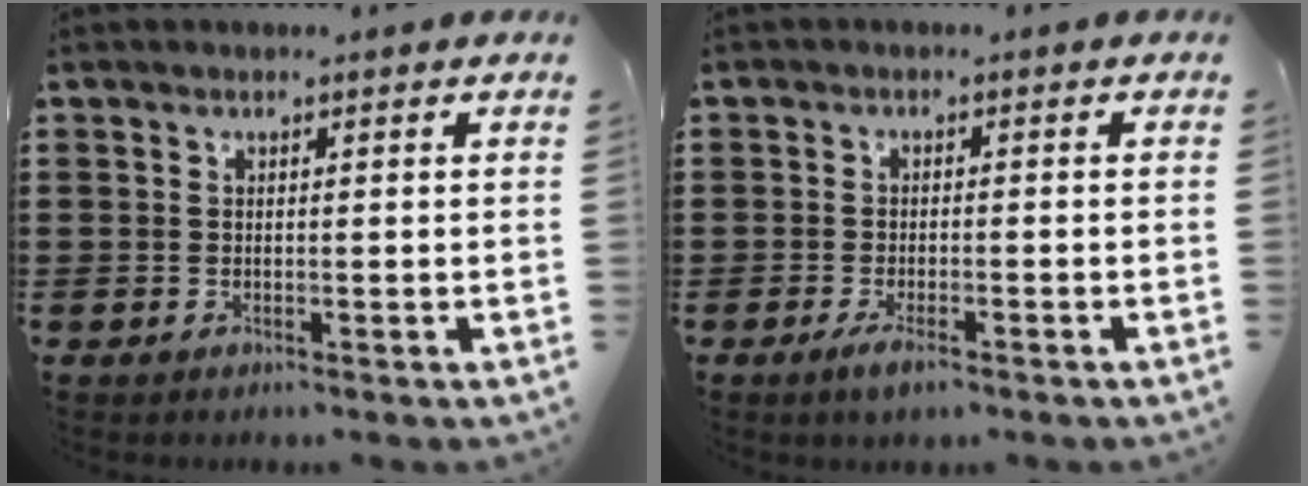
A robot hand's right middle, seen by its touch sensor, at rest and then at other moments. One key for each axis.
{"total": 2.5, "fx": -1.7, "fy": 0.8, "fz": 1.7, "tx": -0.036, "ty": 0.001, "tz": -0.033}